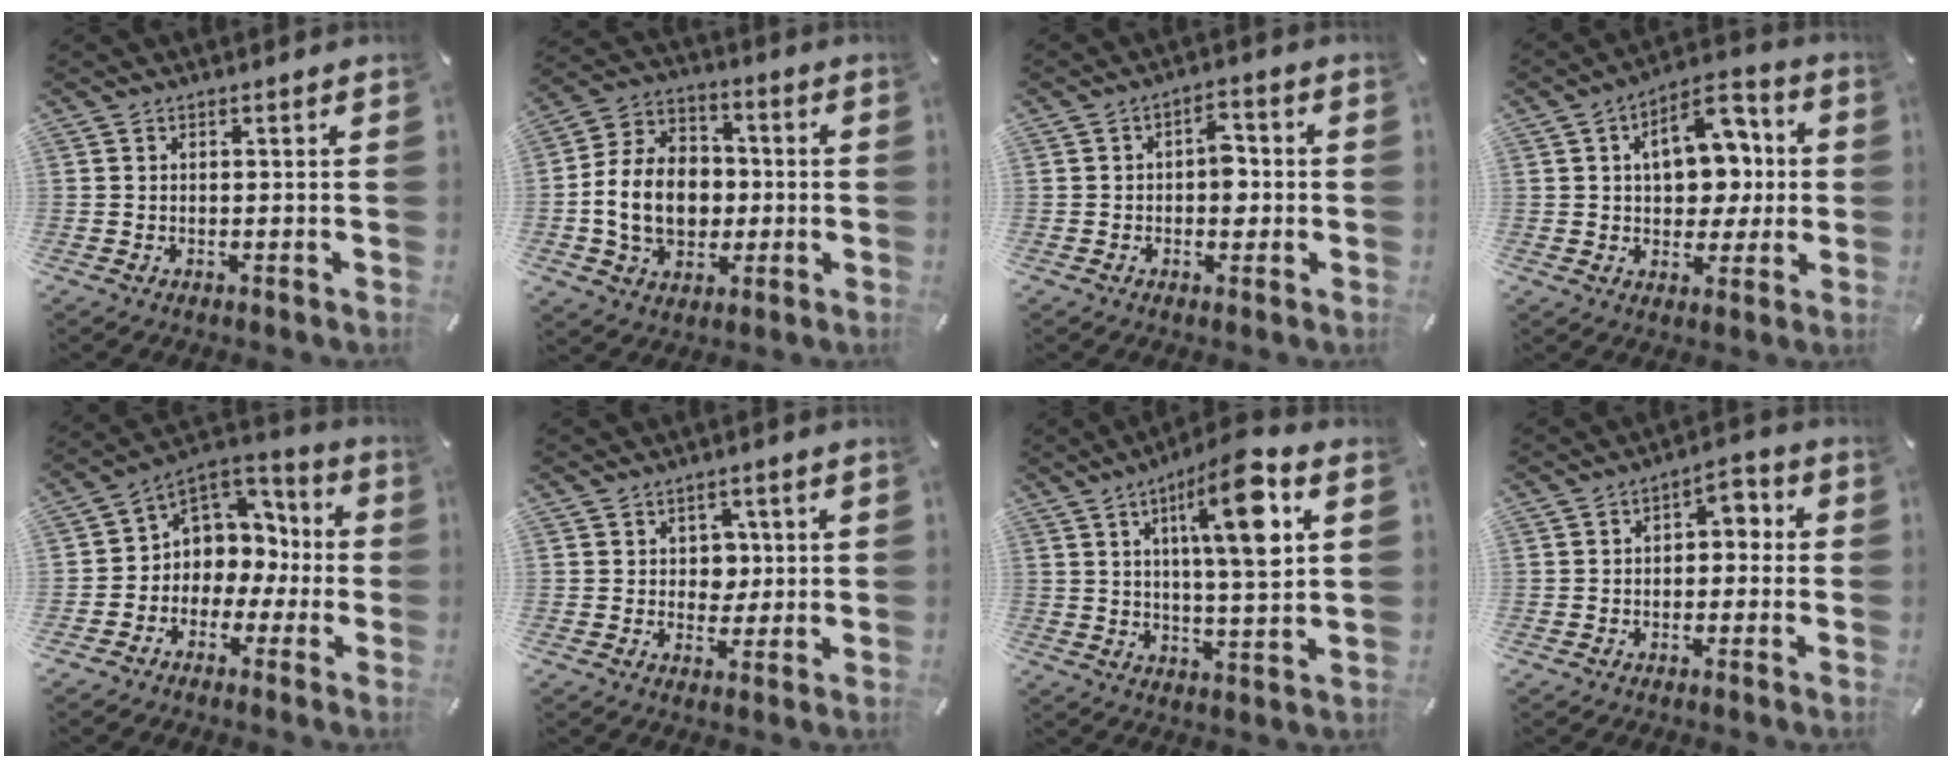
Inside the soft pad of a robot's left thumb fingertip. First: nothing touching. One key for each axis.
{"total": 14.3, "fx": -2.0, "fy": 11.3, "fz": 8.6, "tx": -0.202, "ty": 0.016, "tz": -0.034}
{"total": 5.7, "fx": -0.3, "fy": 3.5, "fz": 4.4, "tx": -0.051, "ty": 0.003, "tz": -0.014}
{"total": 13.7, "fx": 2.3, "fy": 9.5, "fz": 9.6, "tx": -0.126, "ty": 0.003, "tz": 0.040}
{"total": 7.1, "fx": 0.2, "fy": 7.0, "fz": 0.8, "tx": -0.018, "ty": -0.016, "tz": 0.009}
{"total": 5.0, "fx": 0.9, "fy": 4.4, "fz": 2.1, "tx": -0.021, "ty": -0.003, "tz": 0.009}
{"total": 15.1, "fx": 5.8, "fy": 3.4, "fz": 13.5, "tx": -0.213, "ty": -0.010, "tz": 0.083}
{"total": 3.8, "fx": -0.6, "fy": 2.7, "fz": 2.5, "tx": -0.028, "ty": 0.005, "tz": -0.022}